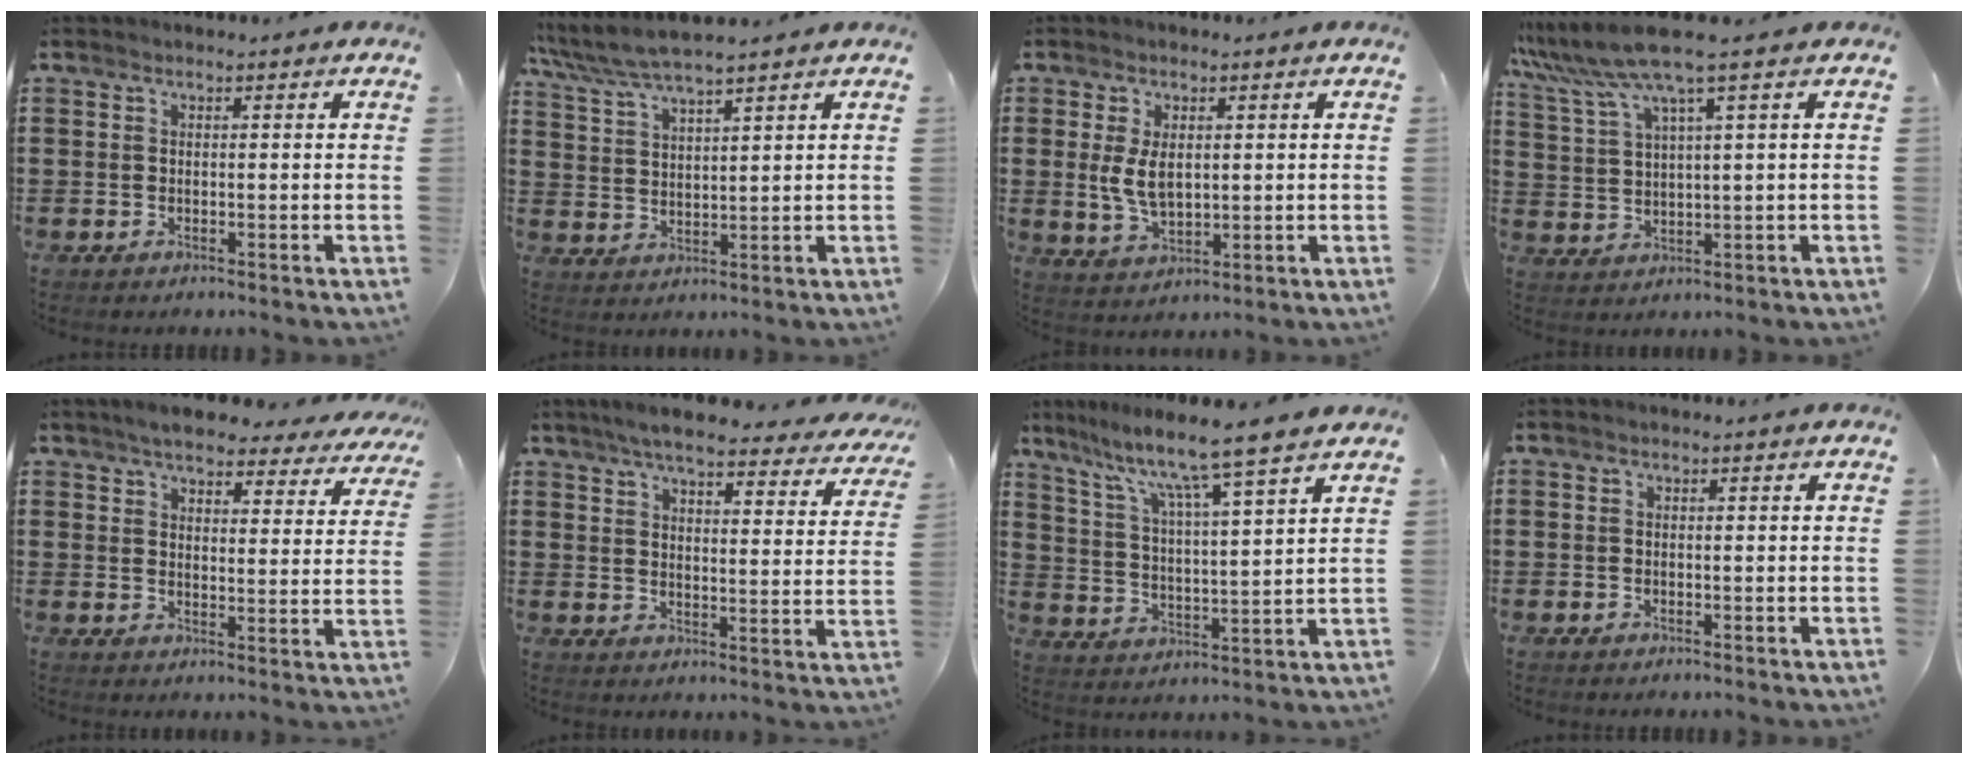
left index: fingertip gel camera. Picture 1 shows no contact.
{"total": 5.0, "force": [4.6, 0.2, 2.0], "torque": [-0.055, -0.019, 0.080]}
{"total": 5.2, "force": [0.7, 3.0, 4.2], "torque": [-0.102, 0.003, 0.009]}
{"total": 7.1, "force": [4.6, -0.2, 5.4], "torque": [-0.134, -0.025, 0.076]}
{"total": 5.3, "force": [5.0, 0.9, 1.5], "torque": [-0.042, -0.022, 0.087]}
{"total": 6.2, "force": [5.6, 0.4, 2.7], "torque": [-0.066, -0.028, 0.094]}
{"total": 8.2, "force": [6.9, -1.0, 4.4], "torque": [-0.114, -0.051, 0.108]}
{"total": 0.0}